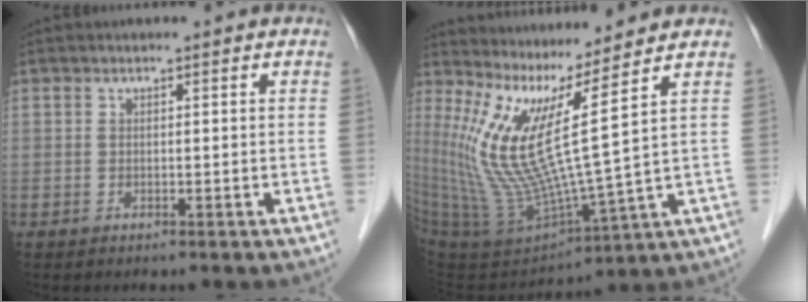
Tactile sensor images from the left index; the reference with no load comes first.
{"total": 13.6, "force": [6.8, -1.5, 11.7], "torque": [-0.251, -0.039, 0.139]}